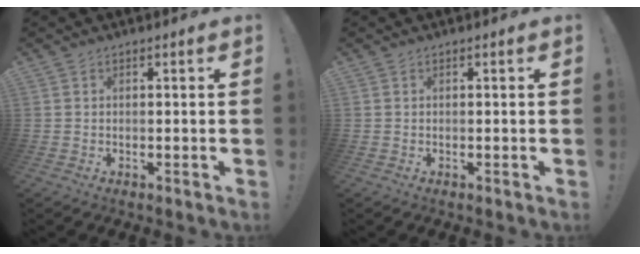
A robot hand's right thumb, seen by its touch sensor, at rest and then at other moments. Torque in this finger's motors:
{"motor_torque": [-0.08, -0.08, -0.10, 0.09, 0.01]}